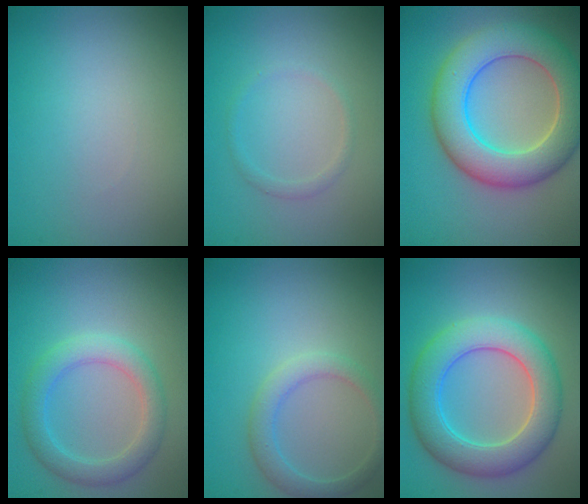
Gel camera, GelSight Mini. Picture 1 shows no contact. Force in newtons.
{"total": 1.0, "press": 1.0, "slide": 0.0}
{"total": 8.7, "press": 8.7, "slide": 0.4}
{"total": 3.6, "press": 3.6, "slide": 0.0}
{"total": 2.5, "press": 2.5, "slide": 0.0}
{"total": 7.1, "press": 7.1, "slide": 0.2}